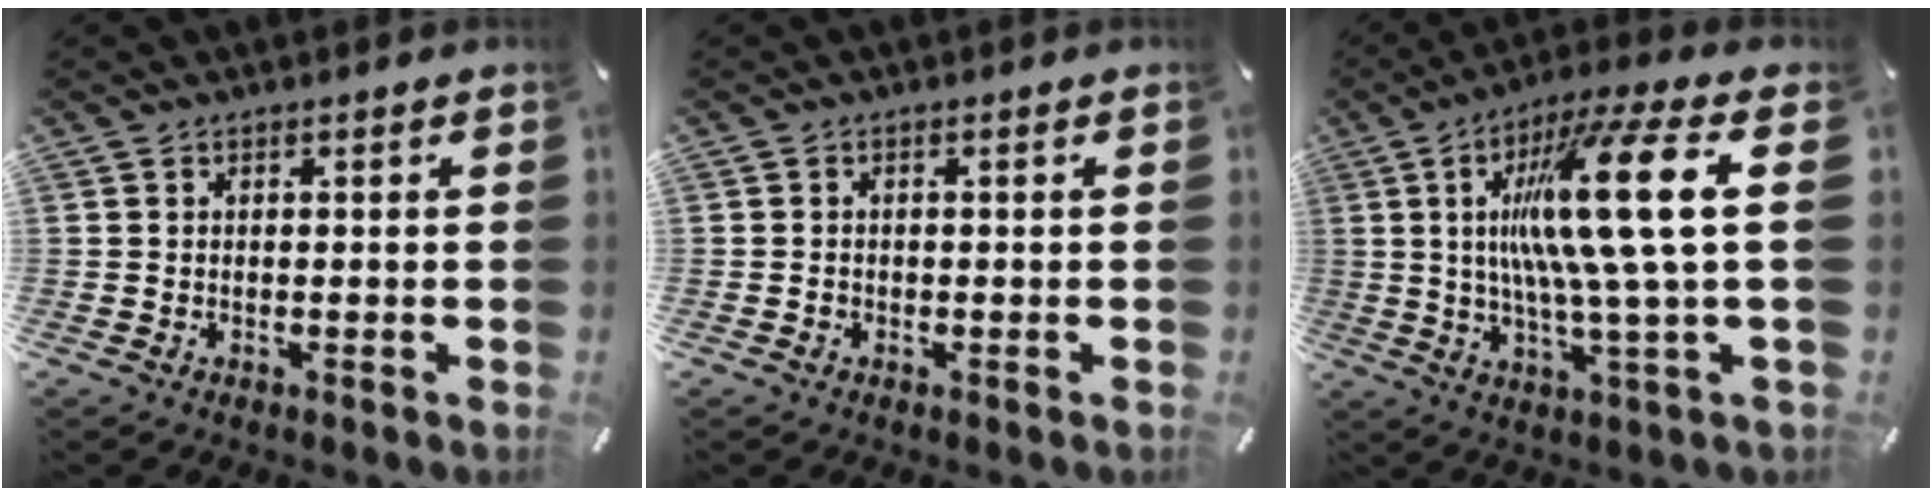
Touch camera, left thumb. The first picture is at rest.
{"total": 0.7, "force": [-0.4, 0.5, 0.0], "torque": [0.000, 0.005, -0.011]}
{"total": 20.5, "force": [3.9, 2.1, 20.0], "torque": [-0.380, -0.016, 0.035]}